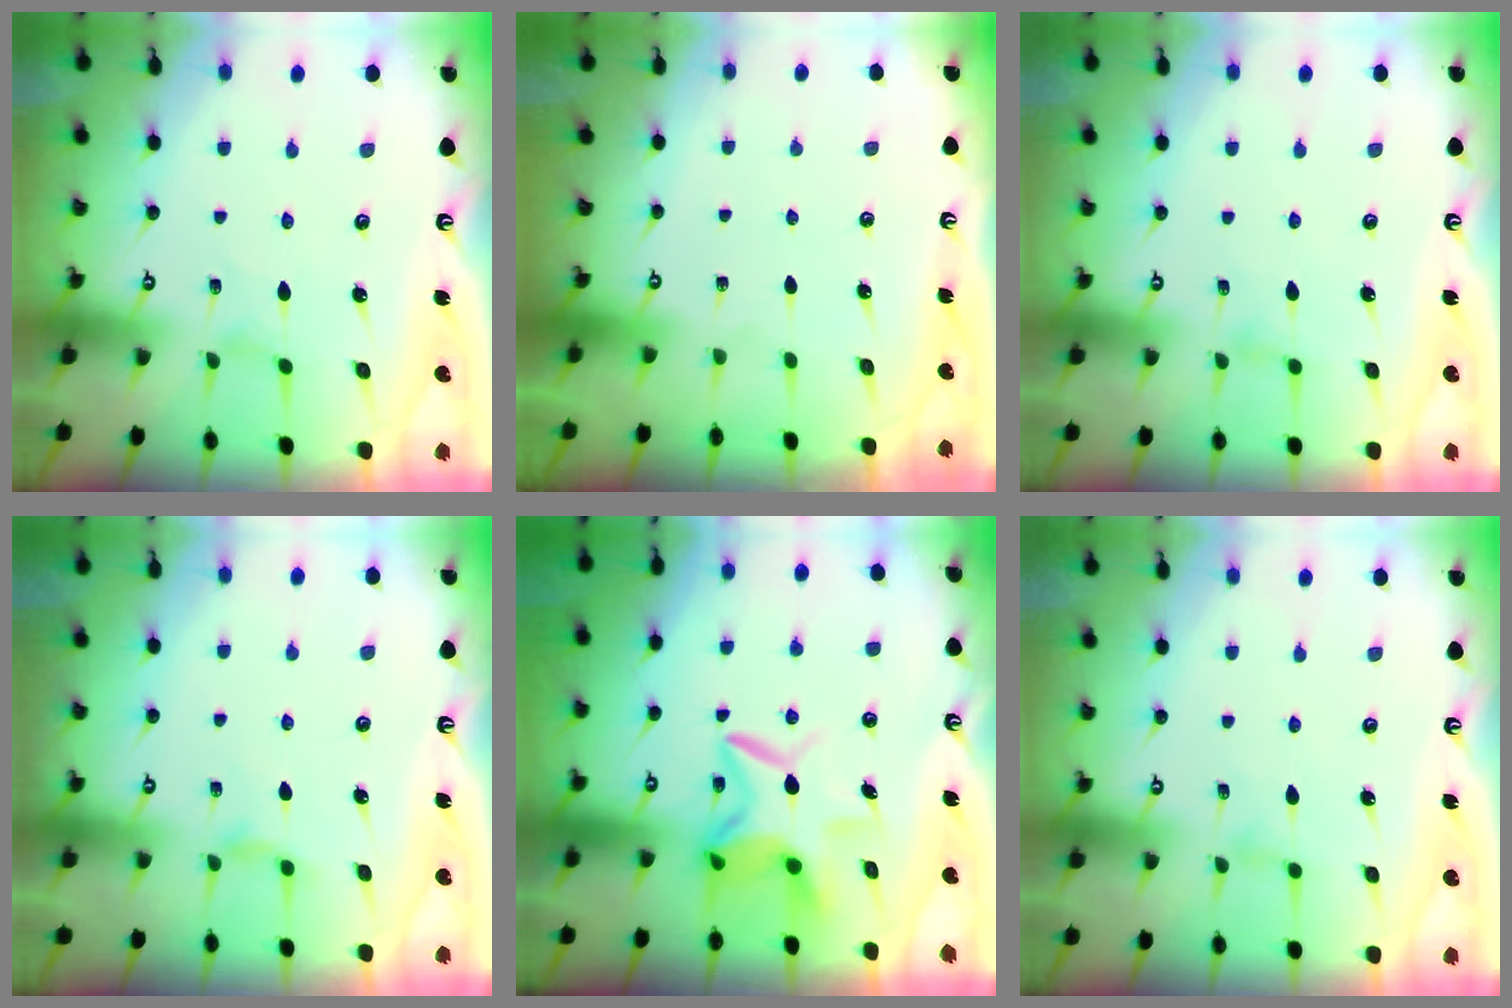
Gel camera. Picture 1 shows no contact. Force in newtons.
{"total": 0.0}
{"total": 0.7, "press": 0.7, "slide": 0.2}
{"total": 2.7, "press": 2.7, "slide": 0.5}
{"total": 9.1, "press": 9.0, "slide": 1.5}
{"total": 0.7, "press": 0.7, "slide": 0.2}